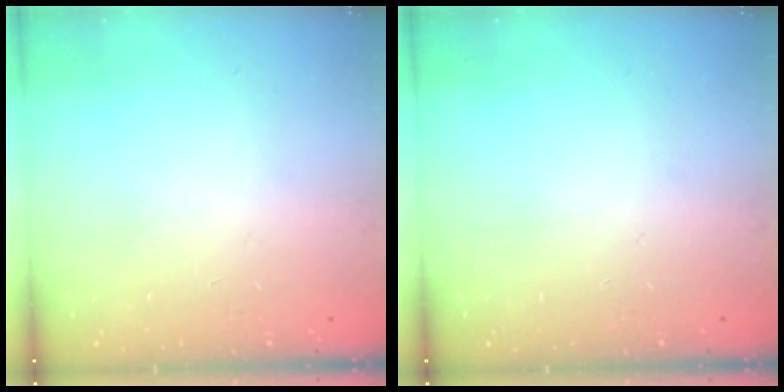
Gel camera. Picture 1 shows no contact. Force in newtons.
{"total": 0.0}